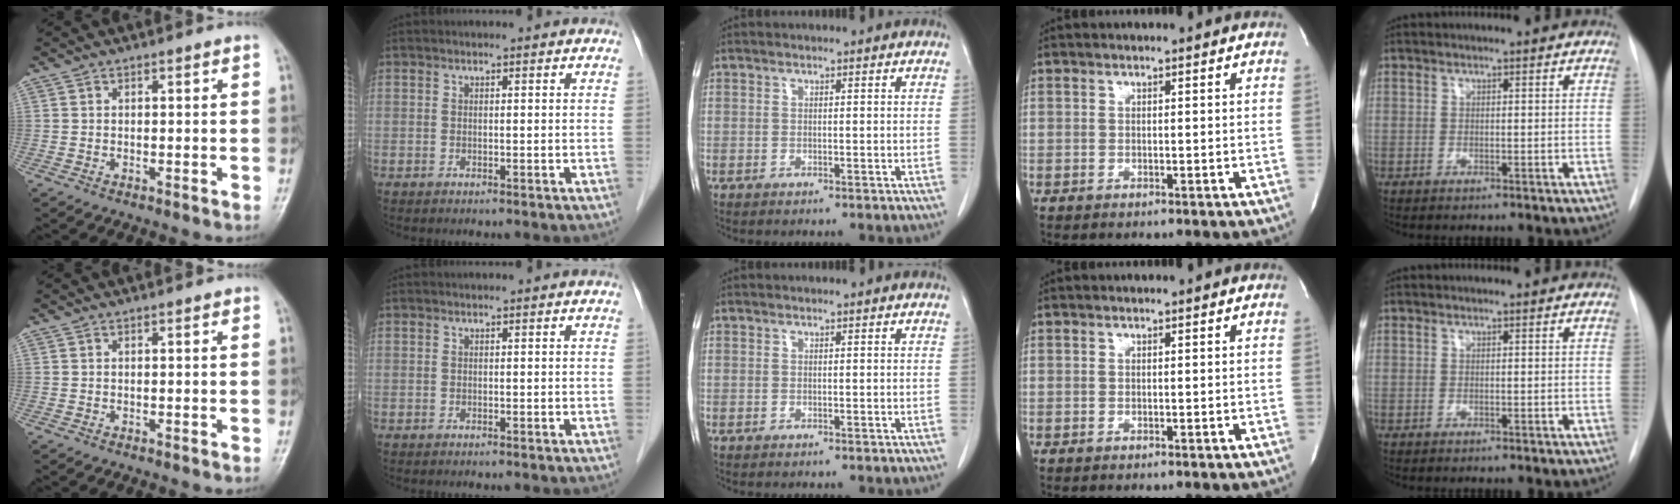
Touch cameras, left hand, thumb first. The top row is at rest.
{}